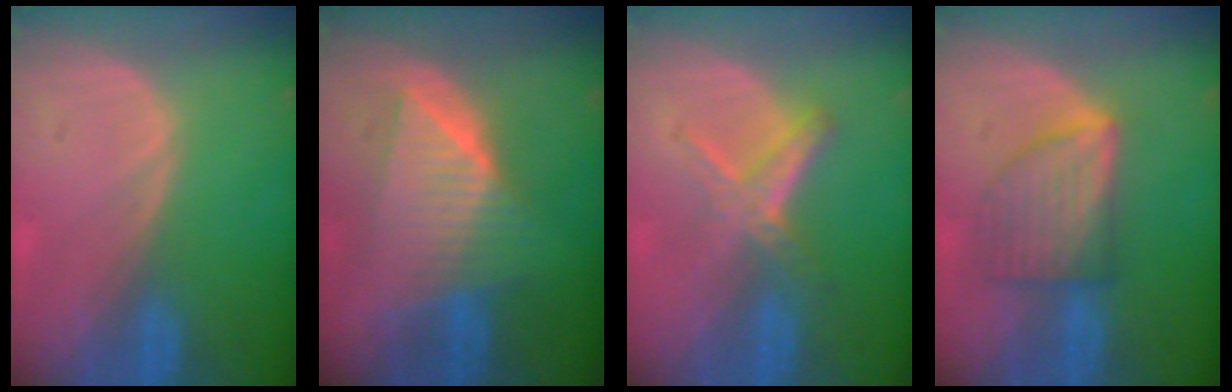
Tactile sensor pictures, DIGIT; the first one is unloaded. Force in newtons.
{"total": 8.7, "press": 8.7, "slide": 0.4}
{"total": 5.2, "press": 5.1, "slide": 0.8}
{"total": 6.5, "press": 6.5, "slide": 0.1}